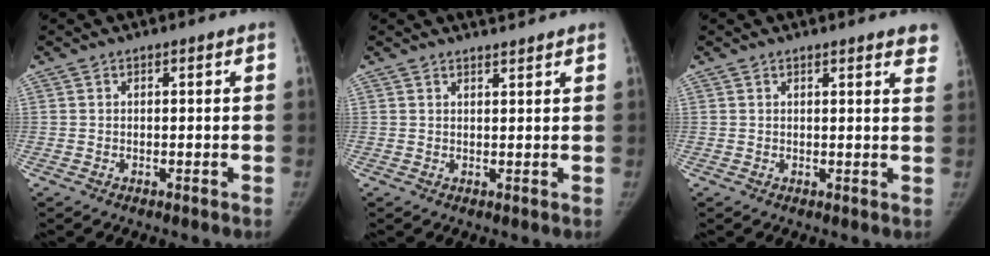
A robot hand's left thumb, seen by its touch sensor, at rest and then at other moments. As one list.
[{"total": 1.8, "force": [1.8, 0.0, 0.3], "torque": [0.002, -0.011, 0.029]}, {"total": 5.0, "force": [4.1, 0.9, 2.8], "torque": [-0.014, -0.012, 0.033]}]